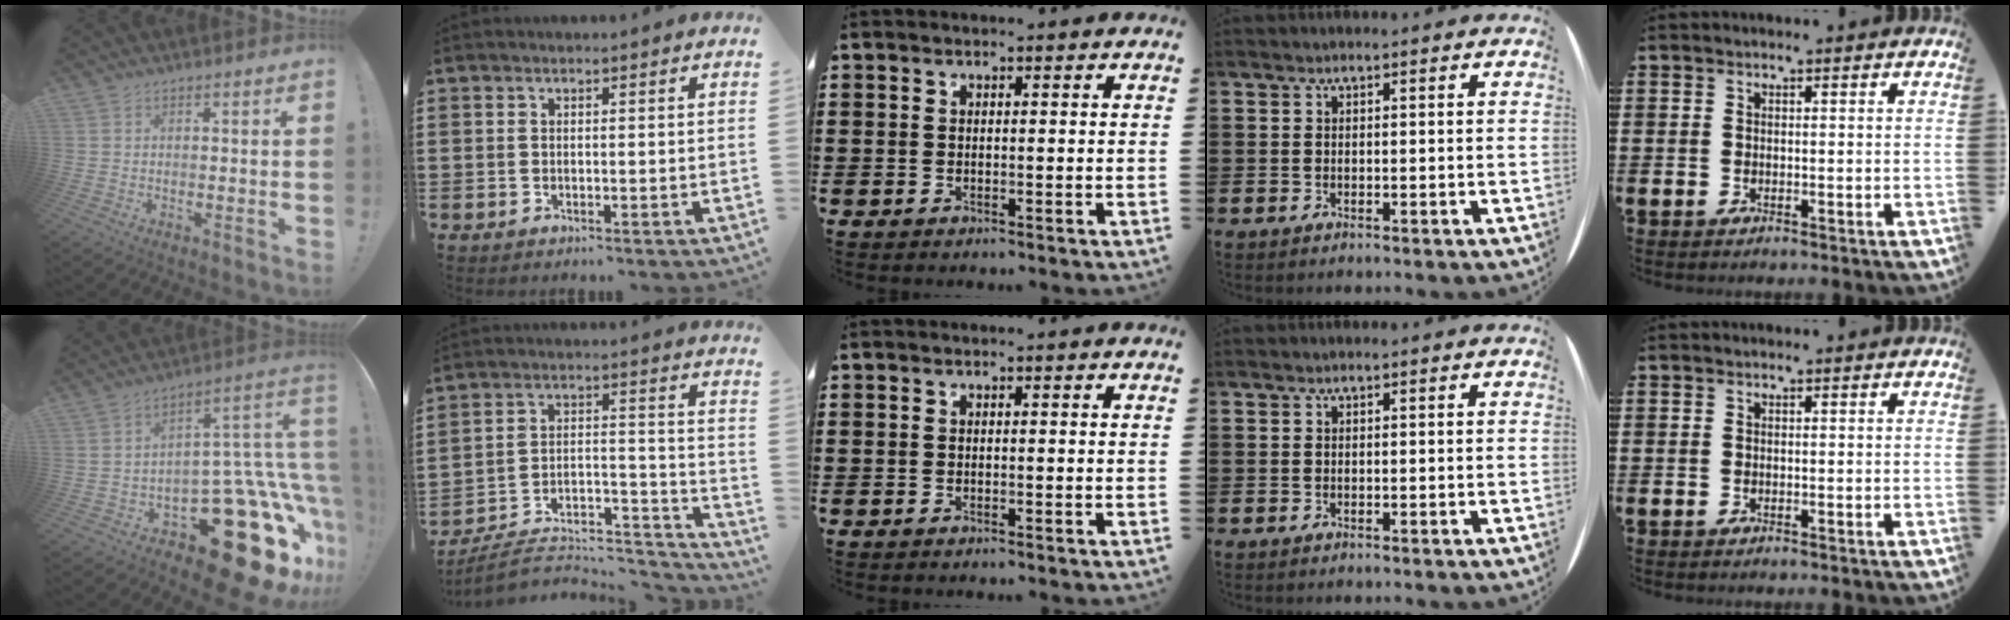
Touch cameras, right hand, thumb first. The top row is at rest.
{"thumb": {"total": 29.4, "force": [-12.3, 14.4, 22.5], "torque": [-0.229, 0.047, -0.158]}, "index": {"total": 7.8, "force": [-6.6, 2.6, 3.2], "torque": [-0.054, 0.010, -0.127]}}